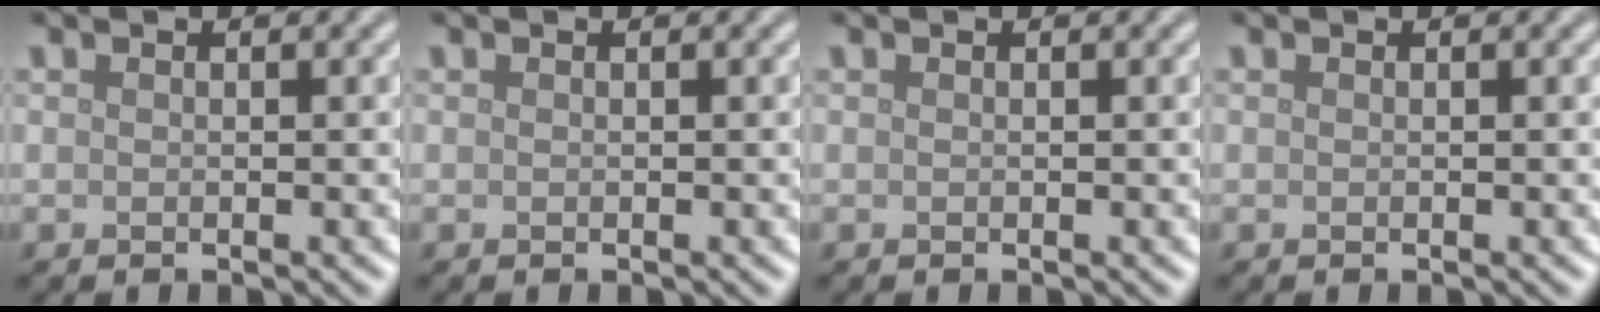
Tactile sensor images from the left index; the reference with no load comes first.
{"total": 0.0}
{"total": 0.0}
{"total": 0.0}